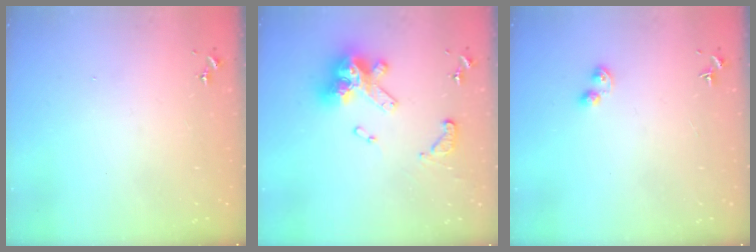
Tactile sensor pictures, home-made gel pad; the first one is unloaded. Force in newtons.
{"total": 17.2, "press": 17.1, "slide": 1.6}
{"total": 4.0, "press": 4.0, "slide": 0.4}